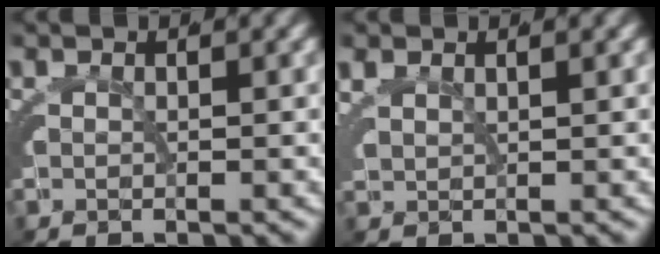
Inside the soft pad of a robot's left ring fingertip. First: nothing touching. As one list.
[{"total": 2.2, "force": [1.0, 1.7, 0.9], "torque": [-0.027, -0.004, 0.020]}]